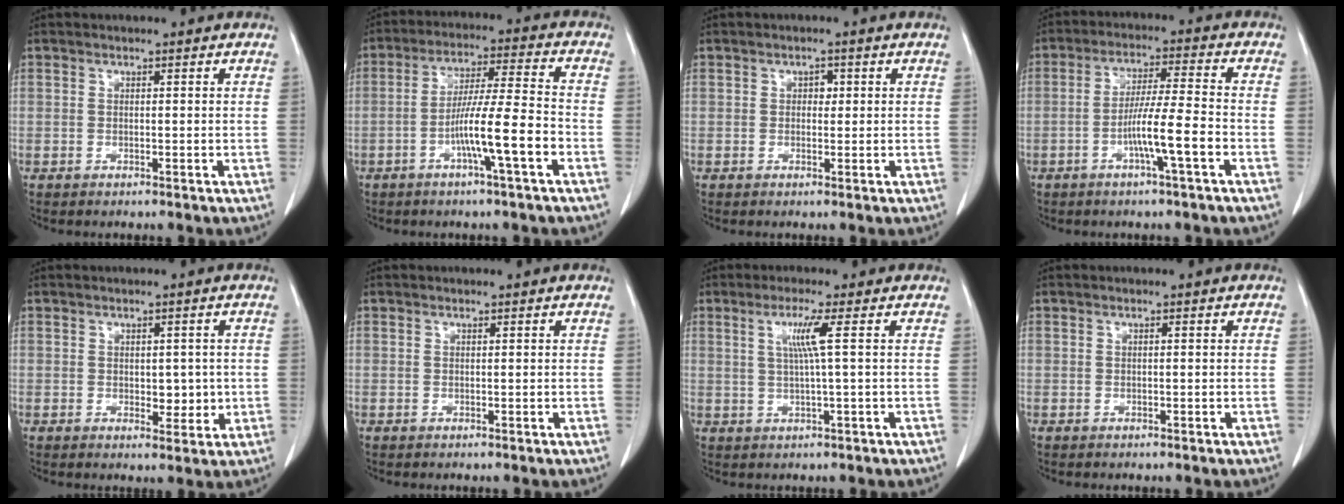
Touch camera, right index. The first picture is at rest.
{"total": 10.0, "force": [-3.8, -0.3, 9.3], "torque": [-0.168, 0.005, -0.070]}
{"total": 1.5, "force": [0.3, 1.0, 1.0], "torque": [-0.011, 0.001, 0.002]}
{"total": 7.8, "force": [-3.0, -0.5, 7.2], "torque": [-0.134, 0.001, -0.055]}
{"total": 3.6, "force": [-0.1, 2.1, 2.9], "torque": [-0.032, -0.003, 0.006]}
{"total": 0.0}
{"total": 4.4, "force": [1.1, -1.0, 4.1], "torque": [-0.084, 0.000, 0.023]}
{"total": 0.0}